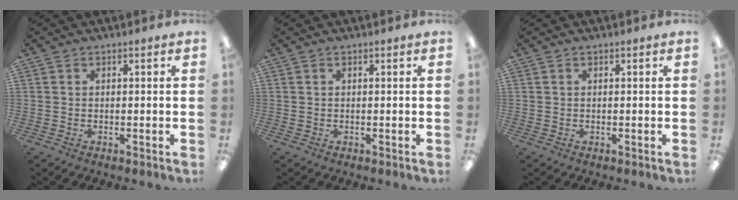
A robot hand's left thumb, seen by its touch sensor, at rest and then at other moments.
{"total": 0.0}
{"total": 0.0}